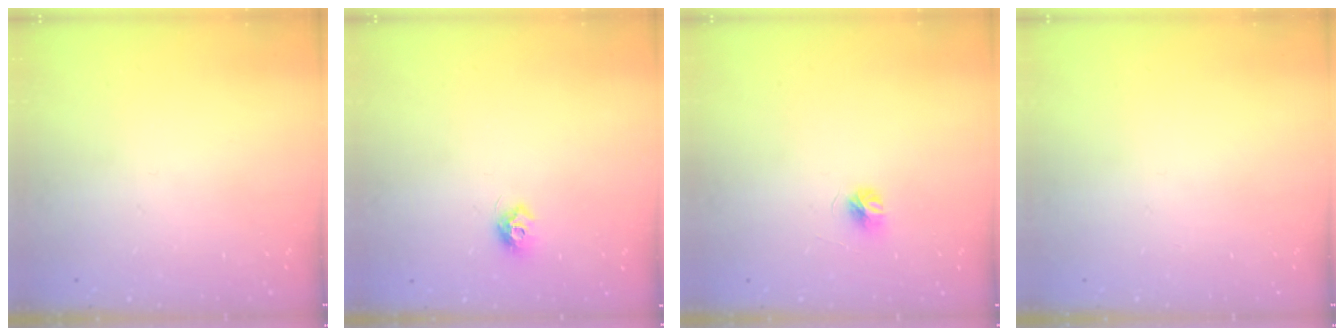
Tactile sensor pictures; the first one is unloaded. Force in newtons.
{"total": 7.2, "press": 7.2, "slide": 0.5}
{"total": 4.5, "press": 4.5, "slide": 0.4}
{"total": 0.0}